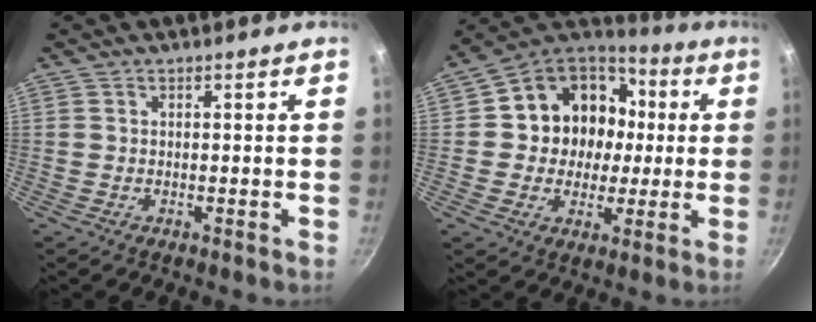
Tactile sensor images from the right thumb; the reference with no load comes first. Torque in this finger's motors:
{"motor_torque": [0.03, 0.48, 0.16, 0.16, 0.08]}